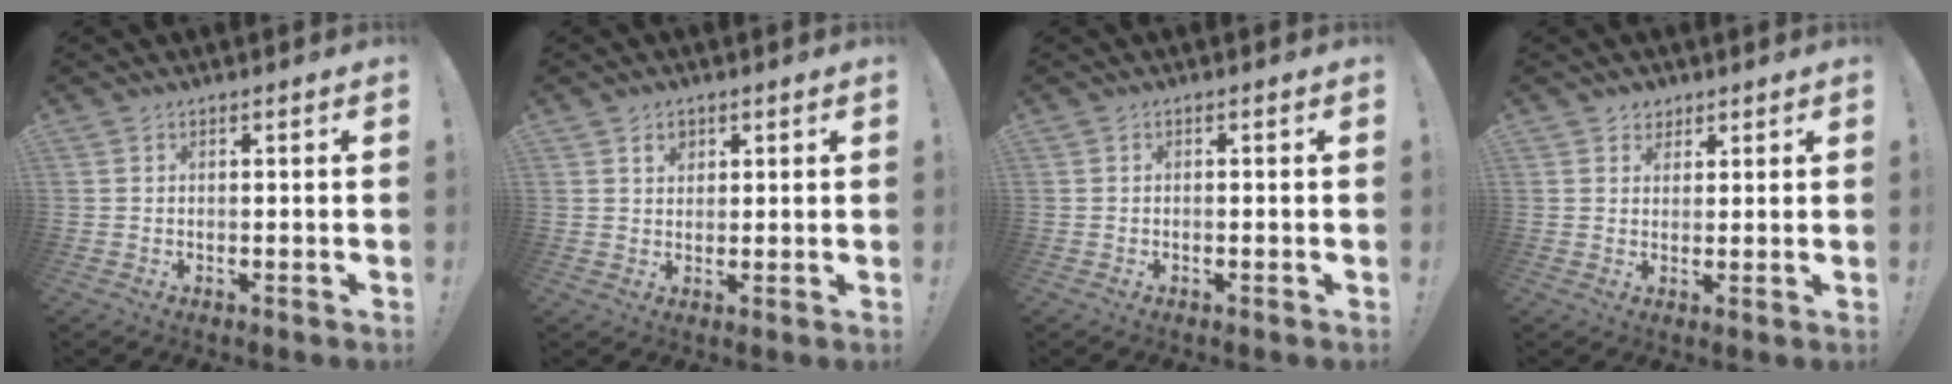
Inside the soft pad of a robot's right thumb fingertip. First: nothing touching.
{"total": 3.3, "force": [1.7, 2.4, 1.4], "torque": [-0.016, -0.004, 0.029]}
{"total": 0.0}
{"total": 3.4, "force": [2.3, 2.5, -0.1], "torque": [0.016, -0.015, 0.040]}